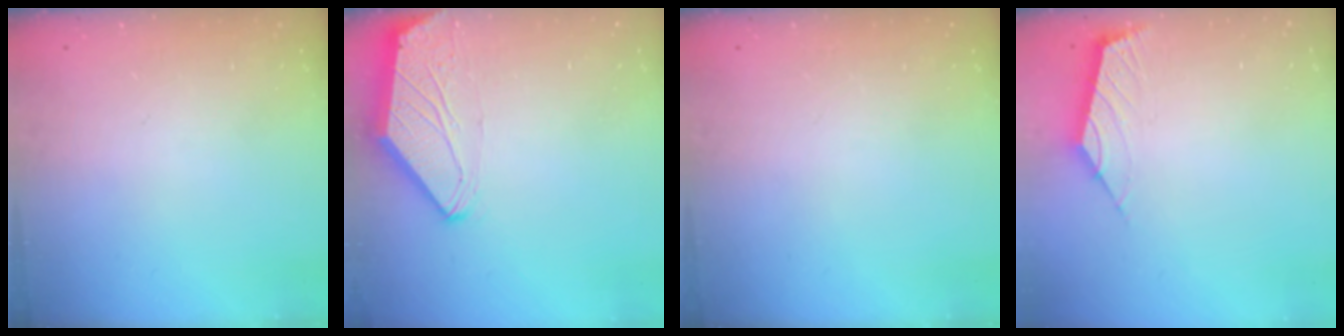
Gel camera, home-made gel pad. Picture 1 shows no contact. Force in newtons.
{"total": 0.0}
{"total": 0.0}
{"total": 2.5, "press": 2.4, "slide": 0.6}